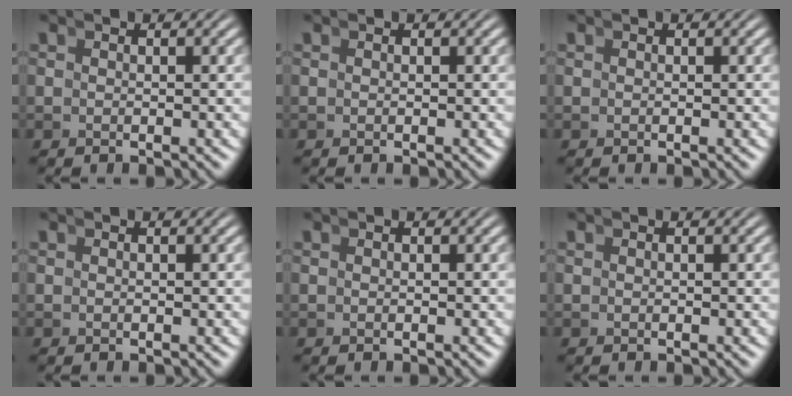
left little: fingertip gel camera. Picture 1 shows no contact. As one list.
[{"total": 0.0}, {"total": 0.0}, {"total": 0.0}, {"total": 0.0}, {"total": 0.0}]